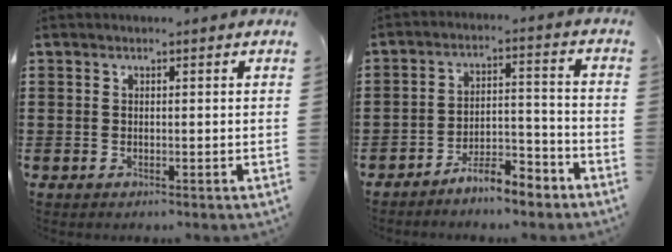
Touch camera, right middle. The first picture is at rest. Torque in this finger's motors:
{"motor_torque": [2.14, 0.00, 0.47, 0.11]}